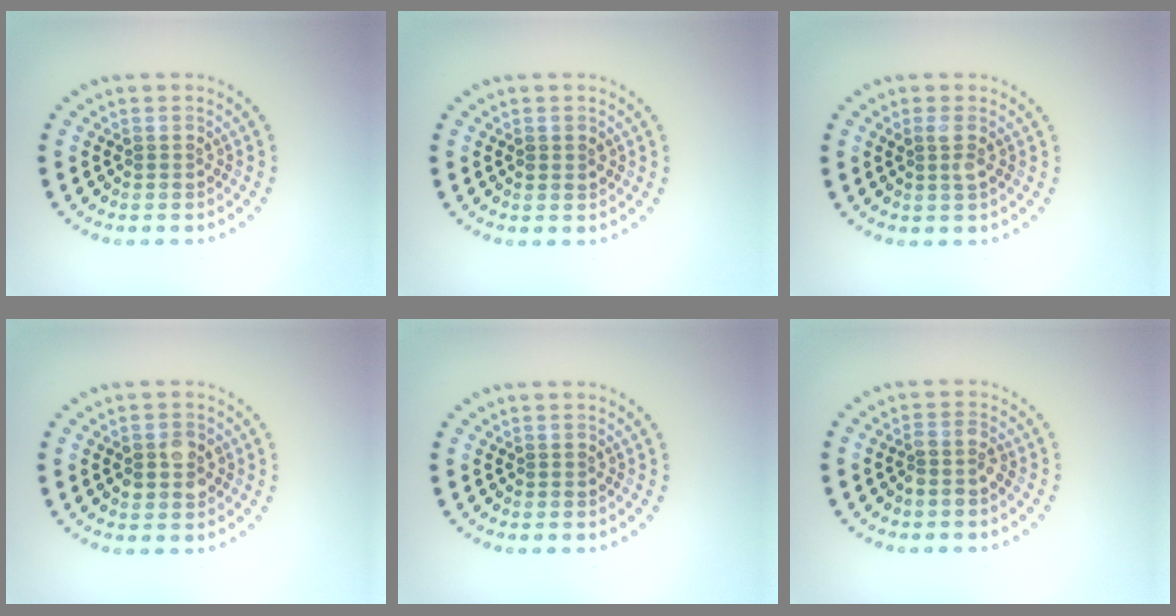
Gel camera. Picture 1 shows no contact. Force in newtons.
{"total": 0.7, "press": 0.7, "slide": 0.3}
{"total": 1.2, "press": 1.1, "slide": 0.4}
{"total": 2.7, "press": 2.7, "slide": 0.2}
{"total": 0.0}
{"total": 1.7, "press": 1.4, "slide": 0.9}